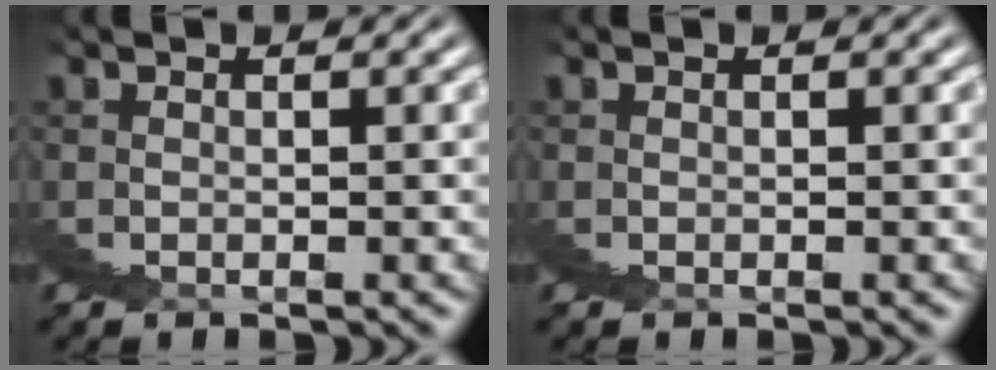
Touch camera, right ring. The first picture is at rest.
{"total": 0.0}